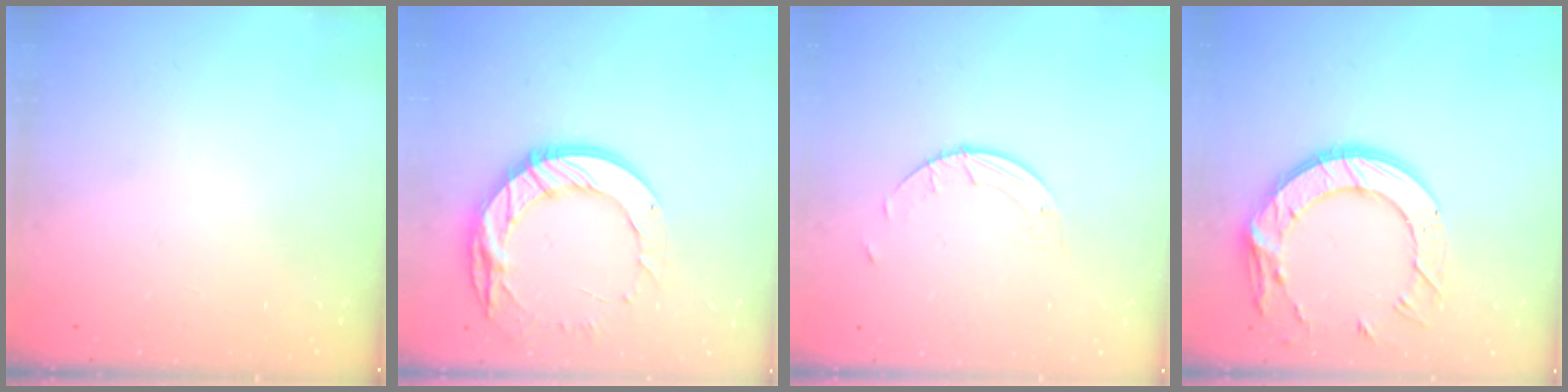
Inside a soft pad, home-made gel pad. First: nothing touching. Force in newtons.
{"total": 17.2, "press": 17.1, "slide": 1.3}
{"total": 2.7, "press": 2.7, "slide": 0.3}
{"total": 17.3, "press": 17.2, "slide": 1.3}